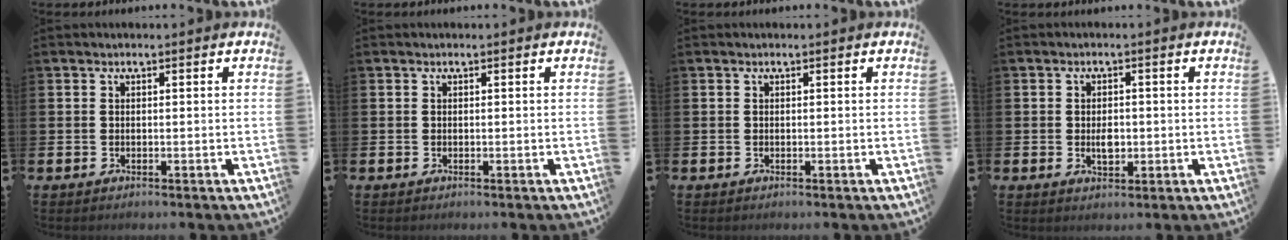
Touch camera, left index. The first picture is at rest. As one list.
[{"total": 0.0}, {"total": 0.0}, {"total": 2.5, "force": [-0.1, 1.5, 1.9], "torque": [-0.015, -0.005, -0.007]}]